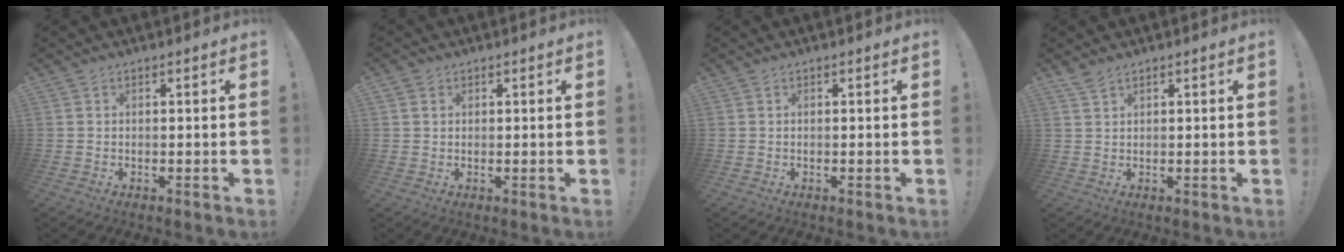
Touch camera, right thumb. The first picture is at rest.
{"total": 1.5, "force": [0.7, 1.2, 0.3], "torque": [0.001, -0.001, 0.013]}
{"total": 0.0}
{"total": 2.5, "force": [2.0, 0.8, 1.2], "torque": [-0.018, -0.010, 0.037]}